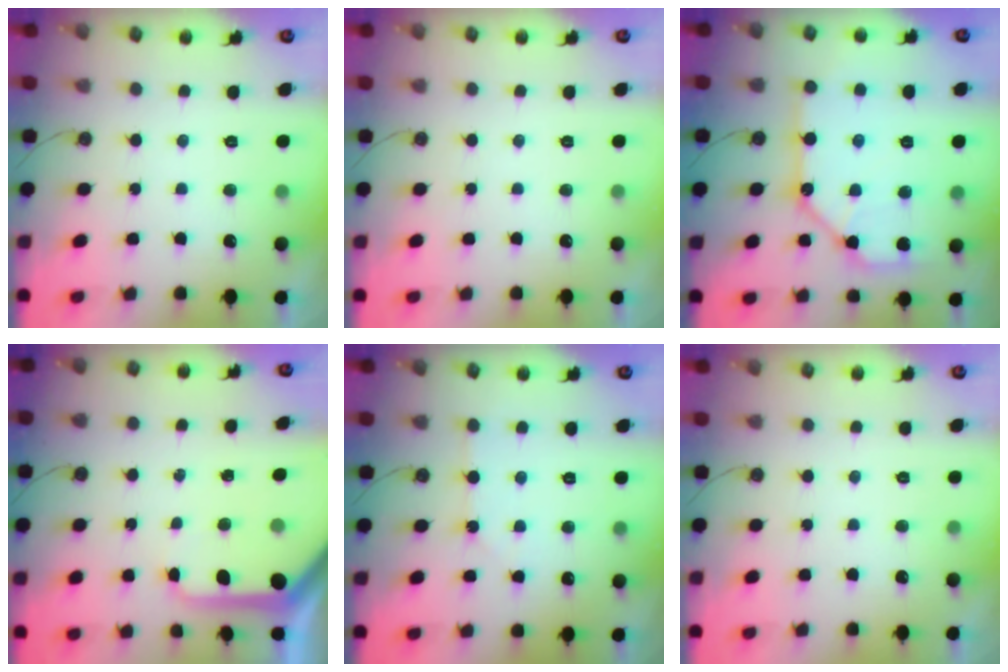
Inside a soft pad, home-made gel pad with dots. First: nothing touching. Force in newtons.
{"total": 0.0}
{"total": 14.6, "press": 14.5, "slide": 1.1}
{"total": 9.7, "press": 9.7, "slide": 1.1}
{"total": 3.4, "press": 3.4, "slide": 0.5}
{"total": 0.0}